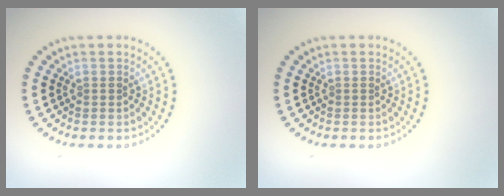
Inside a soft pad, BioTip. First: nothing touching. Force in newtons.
{"total": 0.0}